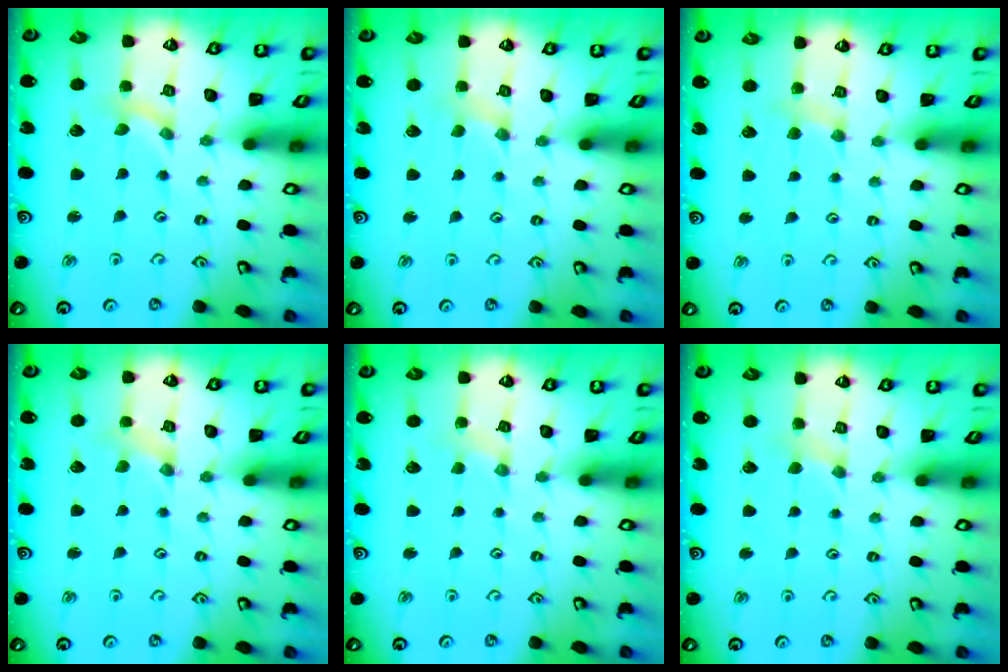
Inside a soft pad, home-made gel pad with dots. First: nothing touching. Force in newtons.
{"total": 1.5, "press": 1.5, "slide": 0.2}
{"total": 3.5, "press": 3.5, "slide": 0.6}
{"total": 0.0}
{"total": 2.7, "press": 2.6, "slide": 0.4}
{"total": 2.4, "press": 2.3, "slide": 0.5}